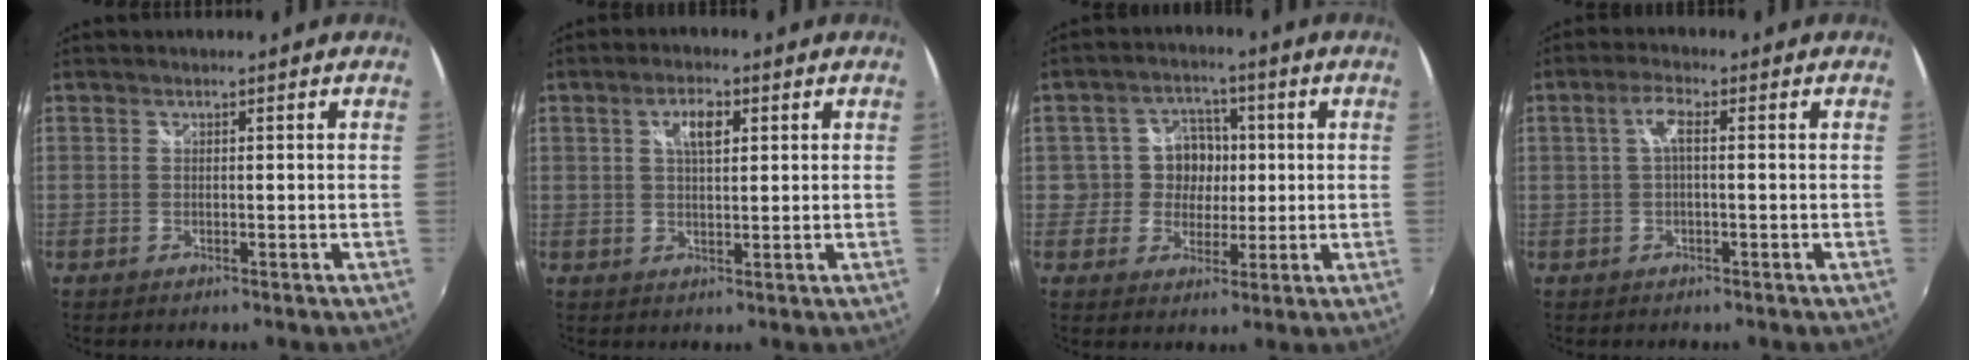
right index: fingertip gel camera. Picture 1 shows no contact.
{"total": 4.6, "force": [1.6, 1.9, 3.8], "torque": [-0.066, 0.008, 0.028]}
{"total": 6.8, "force": [0.2, 6.5, 2.0], "torque": [-0.032, 0.019, 0.002]}
{"total": 3.4, "force": [0.3, 0.9, 3.2], "torque": [-0.064, 0.009, 0.006]}